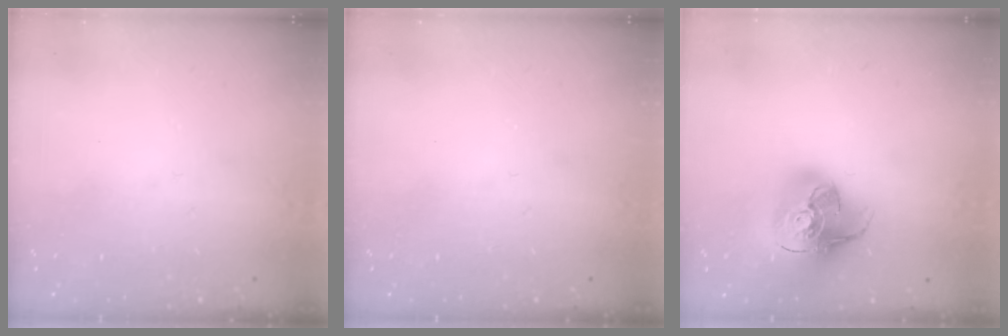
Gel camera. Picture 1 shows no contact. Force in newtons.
{"total": 0.0}
{"total": 17.8, "press": 17.6, "slide": 2.6}